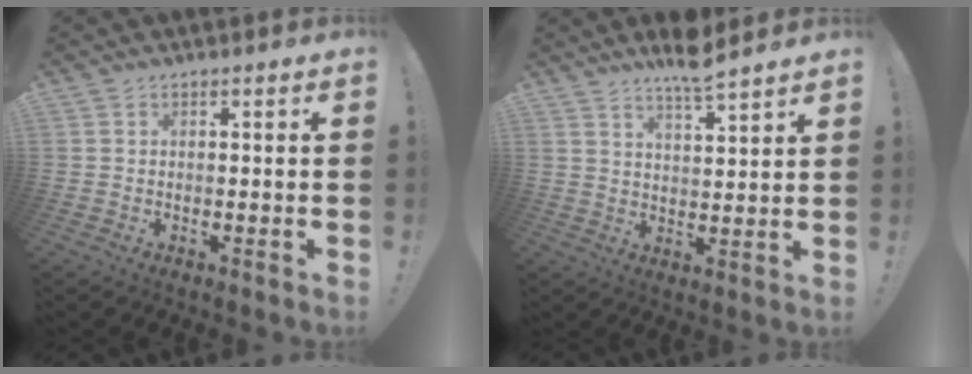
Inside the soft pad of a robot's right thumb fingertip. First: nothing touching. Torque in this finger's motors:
{"motor_torque": [-0.34, 0.28, 0.42, -0.02, 0.17]}